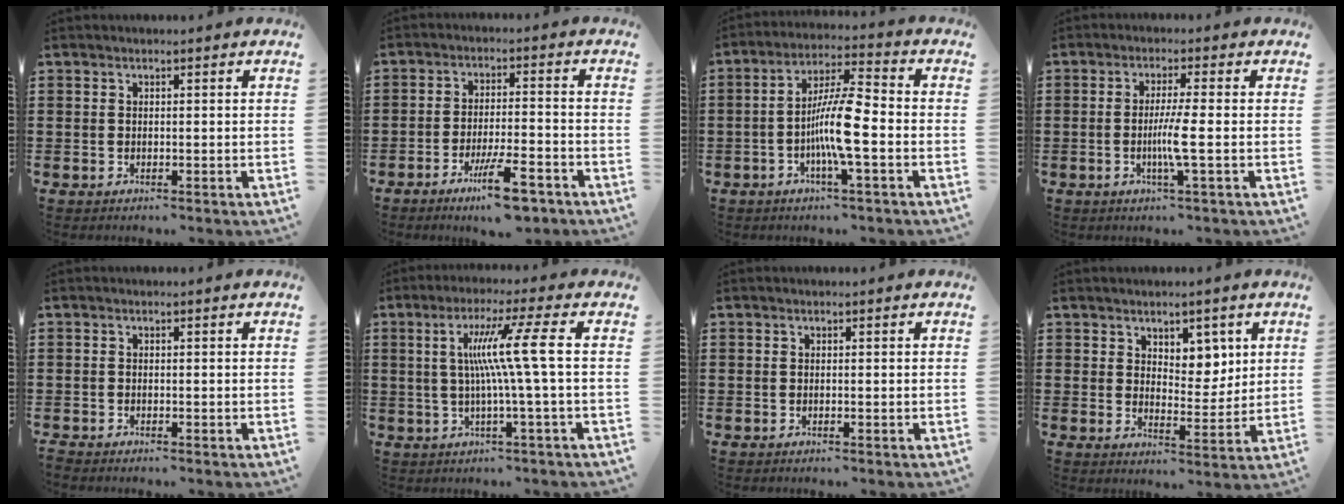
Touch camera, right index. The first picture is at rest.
{"total": 8.3, "force": [-5.2, 1.7, 6.2], "torque": [-0.107, 0.005, -0.090]}
{"total": 9.1, "force": [-2.2, 1.2, 8.7], "torque": [-0.173, -0.008, -0.048]}
{"total": 4.7, "force": [-0.8, -0.5, 4.6], "torque": [-0.088, -0.013, -0.021]}
{"total": 0.7, "force": [-0.7, 0.0, 0.0], "torque": [-0.001, -0.002, -0.014]}
{"total": 9.6, "force": [0.8, -1.3, 9.4], "torque": [-0.177, 0.002, -0.001]}
{"total": 0.0}
{"total": 4.7, "force": [3.2, 3.1, 1.6], "torque": [-0.029, -0.005, 0.053]}